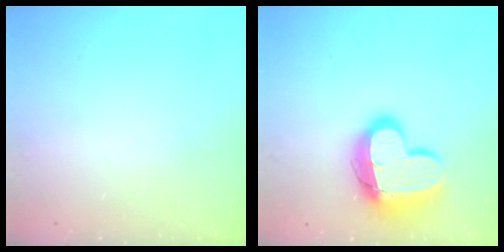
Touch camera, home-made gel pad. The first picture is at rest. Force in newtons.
{"total": 17.2, "press": 17.1, "slide": 1.5}